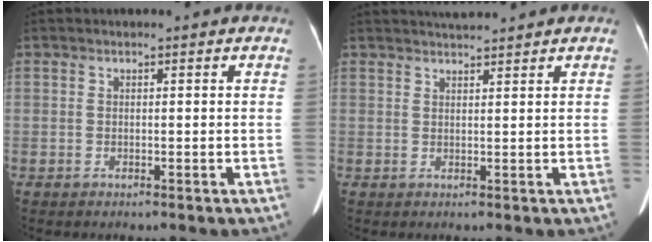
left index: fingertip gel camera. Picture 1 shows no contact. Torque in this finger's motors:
{"motor_torque": [0.66, -0.96, -0.03, 0.07]}